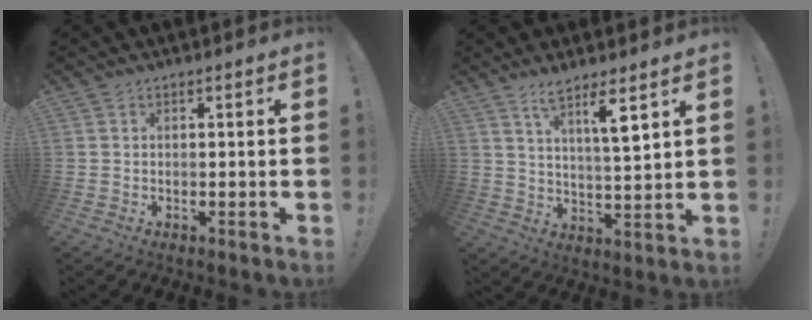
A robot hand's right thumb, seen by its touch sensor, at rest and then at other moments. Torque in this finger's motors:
{"motor_torque": [-0.48, 0.83, 0.44, 0.70, 0.01]}